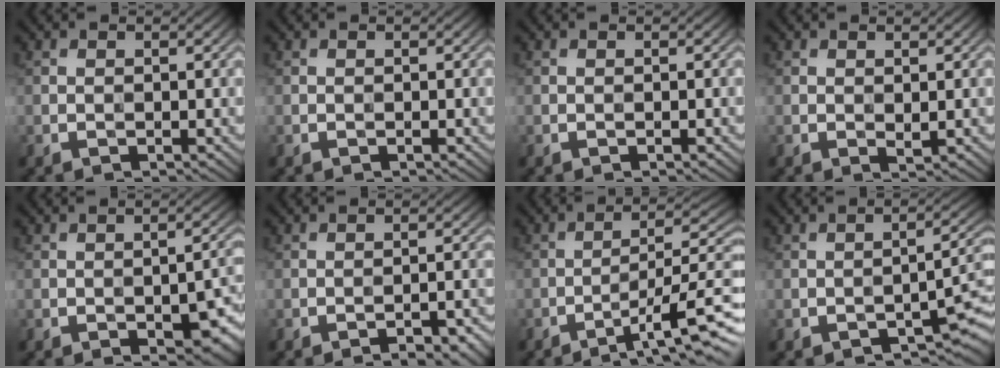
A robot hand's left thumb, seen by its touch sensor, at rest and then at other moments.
{"total": 0.0}
{"total": 0.0}
{"total": 0.8, "force": [0.3, 0.3, 0.6], "torque": [-0.010, -0.004, 0.004]}
{"total": 7.5, "force": [-3.1, 3.0, 6.2], "torque": [-0.080, -0.006, -0.037]}
{"total": 3.6, "force": [-2.7, 0.6, 2.3], "torque": [-0.038, 0.013, -0.038]}
{"total": 9.9, "force": [-5.2, 1.8, 8.2], "torque": [-0.128, 0.011, -0.082]}
{"total": 4.4, "force": [-2.7, 1.4, 3.2], "torque": [-0.039, 0.008, -0.038]}